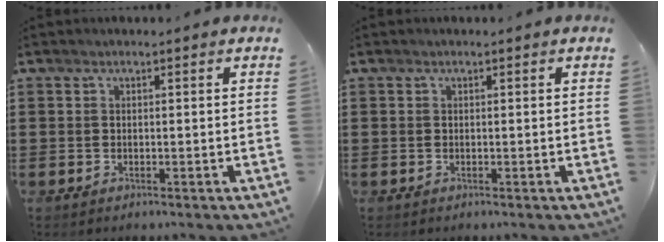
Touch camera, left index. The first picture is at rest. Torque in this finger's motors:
{"motor_torque": [0.00, 0.00, 0.00, 0.00]}